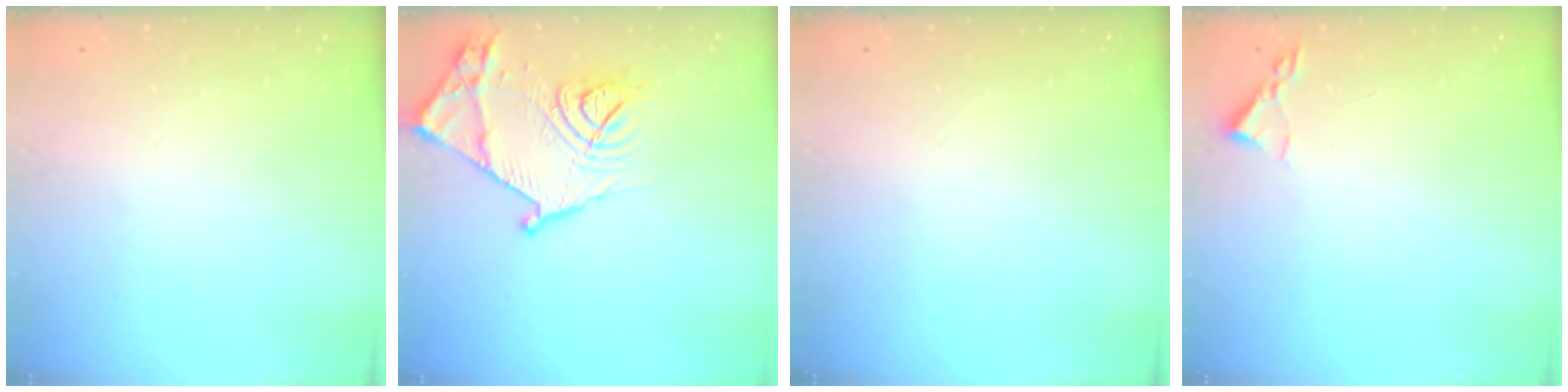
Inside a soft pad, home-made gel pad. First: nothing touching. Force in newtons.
{"total": 19.0, "press": 19.0, "slide": 0.7}
{"total": 0.0}
{"total": 1.8, "press": 1.8, "slide": 0.3}